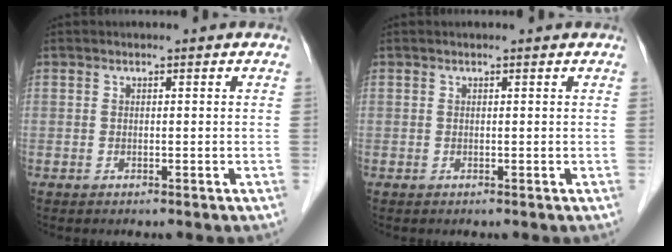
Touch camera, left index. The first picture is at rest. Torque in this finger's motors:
{"motor_torque": [0.14, -0.07, 0.03, 0.01]}